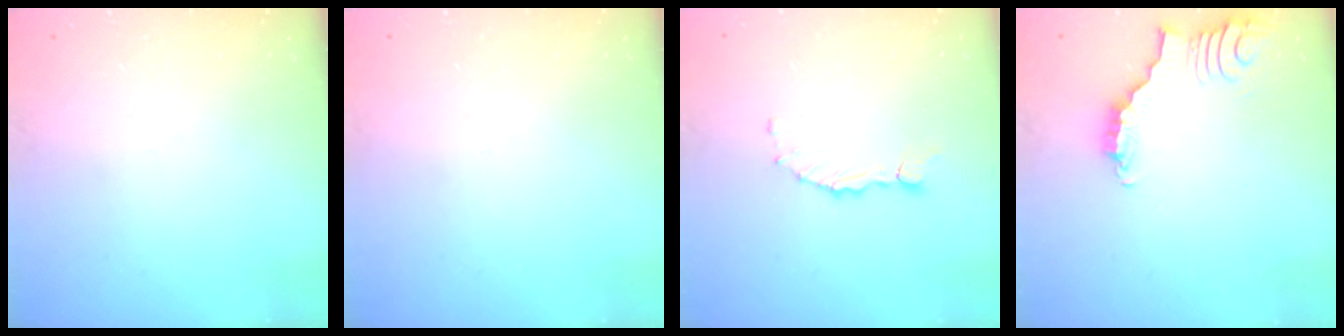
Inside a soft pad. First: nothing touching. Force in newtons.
{"total": 0.0}
{"total": 2.1, "press": 2.0, "slide": 0.3}
{"total": 3.6, "press": 3.5, "slide": 0.7}